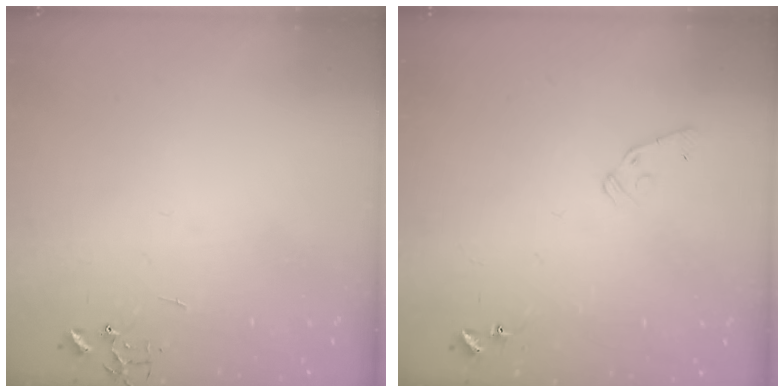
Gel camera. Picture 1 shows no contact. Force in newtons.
{"total": 8.0, "press": 7.9, "slide": 0.7}